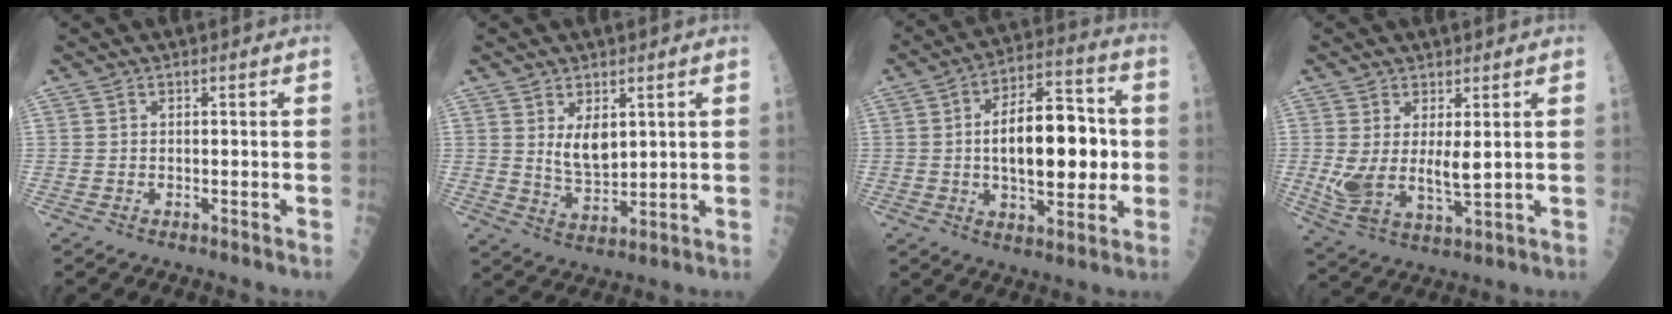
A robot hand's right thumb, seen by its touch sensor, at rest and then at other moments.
{"total": 5.9, "force": [2.1, 3.2, 4.5], "torque": [-0.062, -0.024, 0.046]}
{"total": 18.6, "force": [0.2, 8.9, 16.3], "torque": [-0.220, 0.020, 0.003]}
{"total": 8.6, "force": [1.3, 3.4, 7.8], "torque": [-0.160, -0.021, 0.037]}